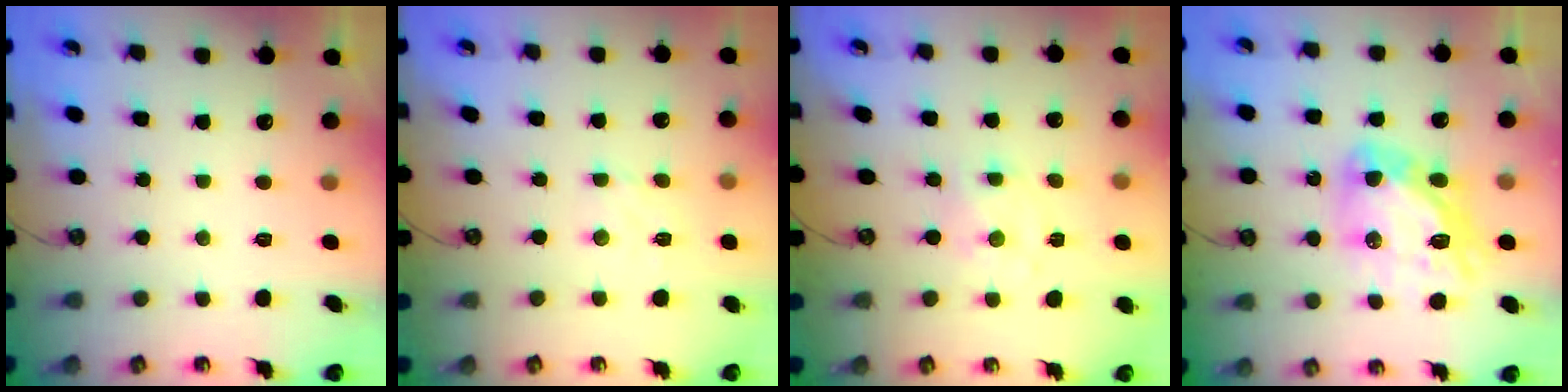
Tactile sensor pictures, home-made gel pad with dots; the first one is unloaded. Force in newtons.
{"total": 2.5, "press": 2.4, "slide": 0.5}
{"total": 1.0, "press": 1.0, "slide": 0.2}
{"total": 15.2, "press": 15.1, "slide": 1.6}